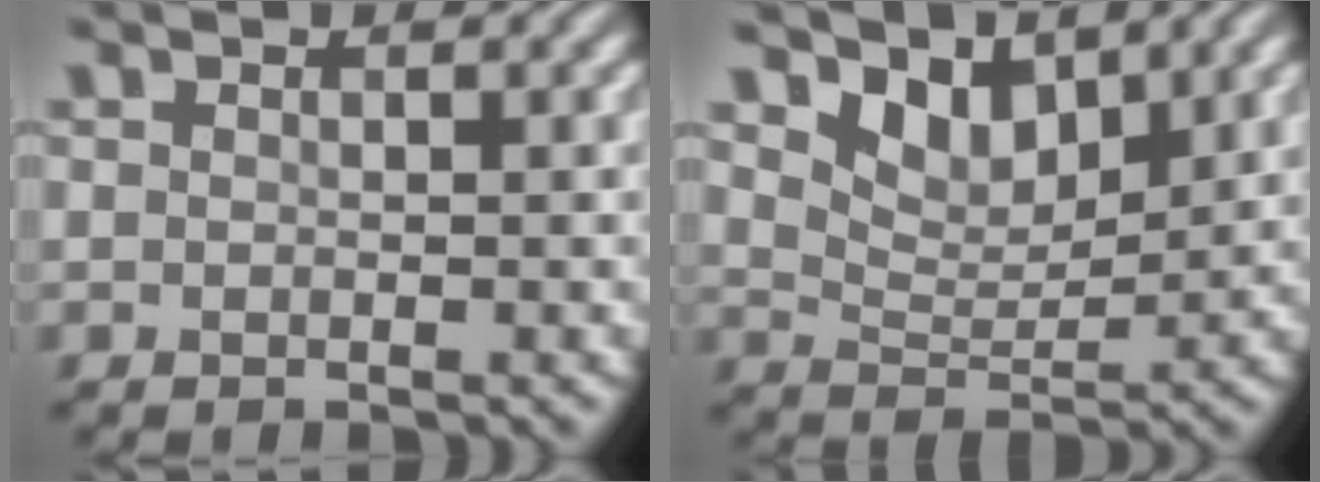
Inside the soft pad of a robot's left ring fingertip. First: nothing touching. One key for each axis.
{"total": 4.1, "fx": 3.2, "fy": 1.8, "fz": 1.7, "tx": -0.042, "ty": -0.008, "tz": 0.053}